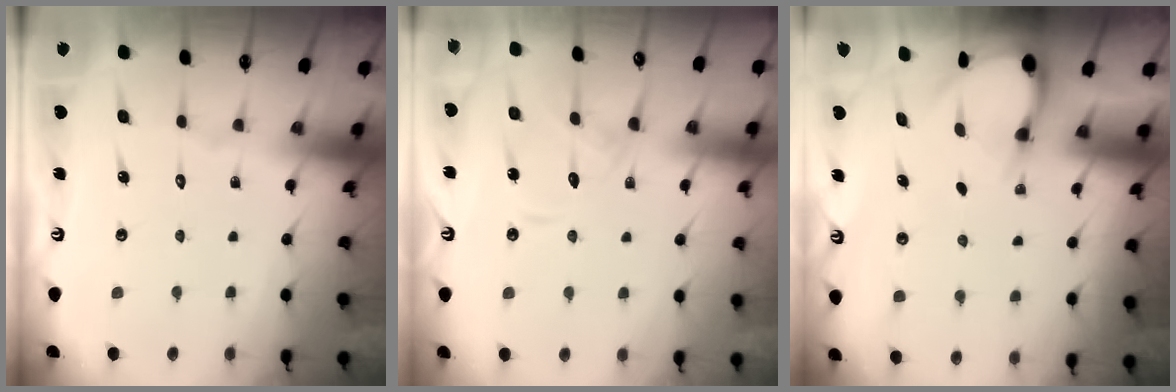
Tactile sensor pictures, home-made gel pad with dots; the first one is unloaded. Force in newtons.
{"total": 11.6, "press": 11.6, "slide": 1.0}
{"total": 3.3, "press": 3.3, "slide": 0.2}